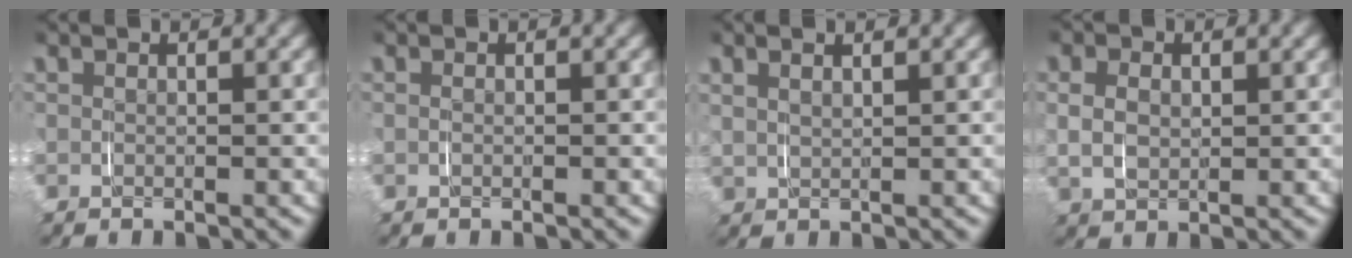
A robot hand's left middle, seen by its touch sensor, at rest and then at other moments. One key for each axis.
{"total": 0.0}
{"total": 1.6, "fx": 1.2, "fy": 0.6, "fz": 0.8, "tx": -0.017, "ty": 0.004, "tz": 0.027}
{"total": 3.6, "fx": 0.7, "fy": 2.8, "fz": 2.2, "tx": -0.053, "ty": -0.001, "tz": 0.016}